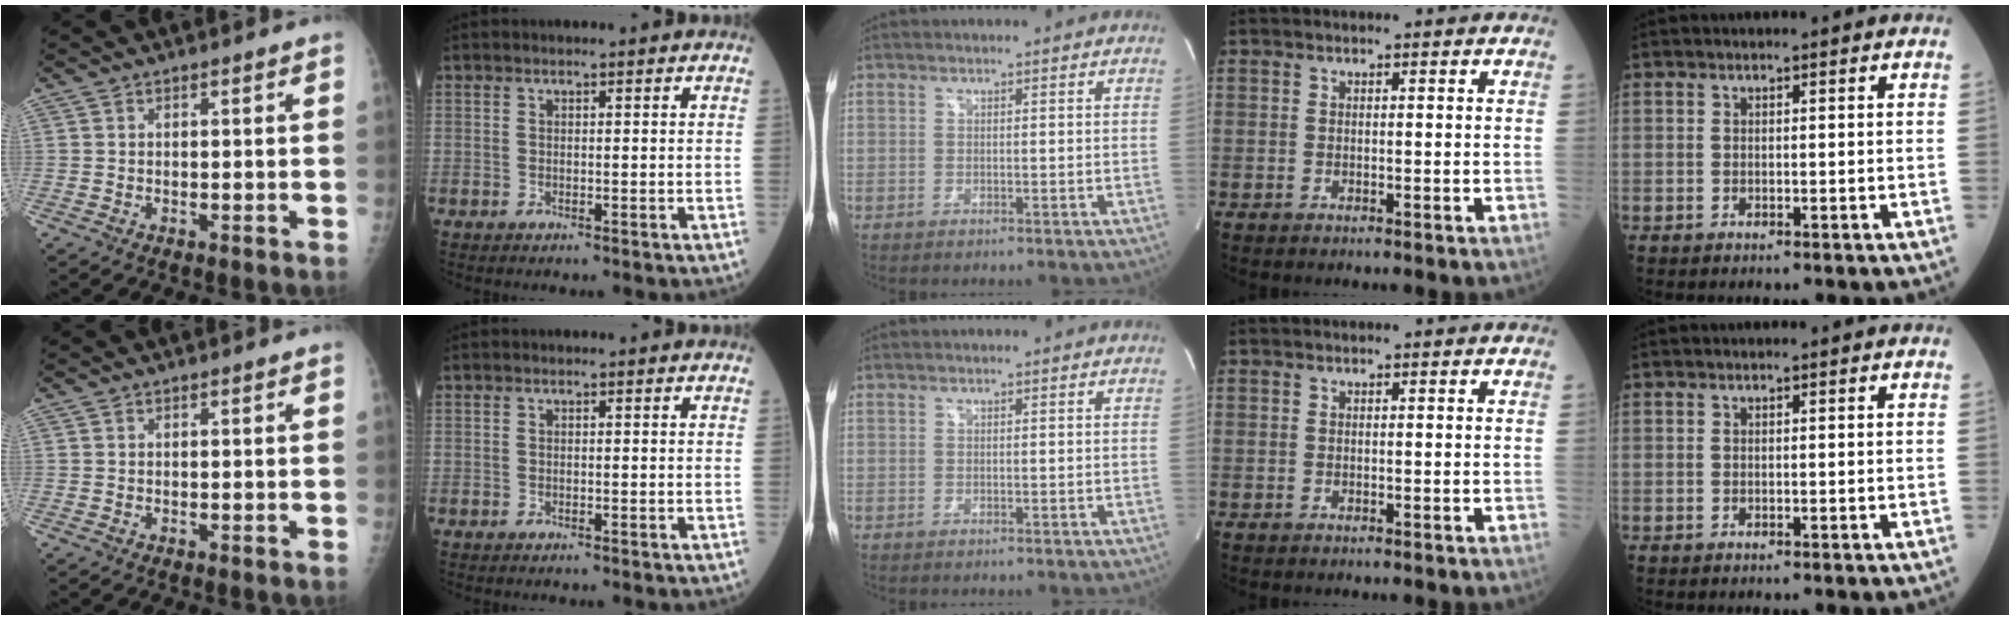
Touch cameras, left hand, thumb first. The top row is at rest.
{}